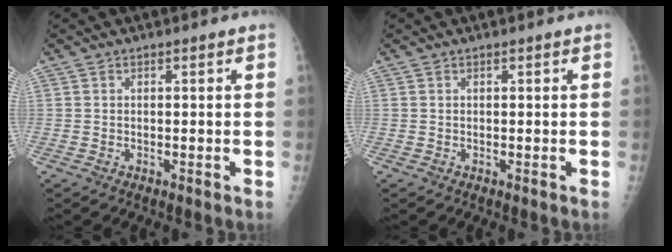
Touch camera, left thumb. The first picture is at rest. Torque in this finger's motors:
{"motor_torque": [0.00, 0.00, 0.00, 0.00, 0.00]}